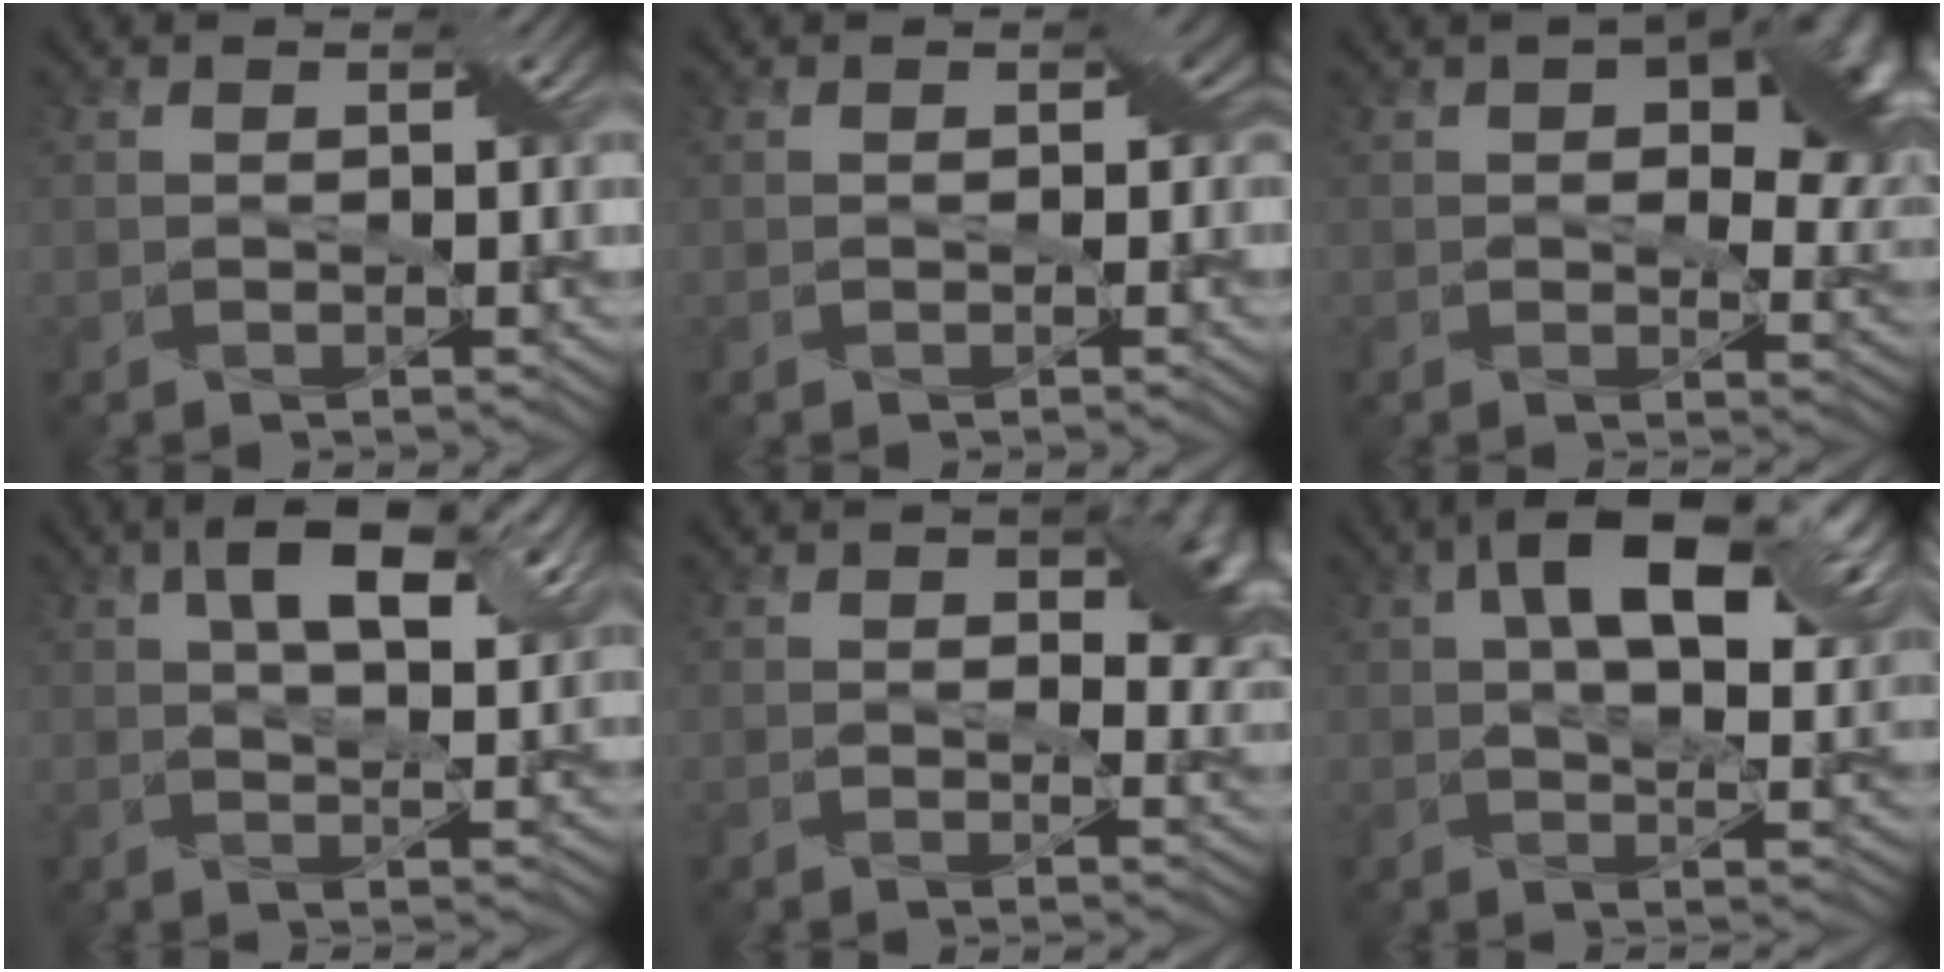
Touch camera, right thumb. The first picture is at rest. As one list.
[{"total": 1.7, "force": [0.2, 1.6, 0.8], "torque": [-0.009, -0.005, 0.002]}, {"total": 12.1, "force": [3.8, 7.2, 9.0], "torque": [-0.110, -0.002, 0.059]}, {"total": 10.6, "force": [4.5, 4.7, 8.4], "torque": [-0.143, 0.003, 0.072]}, {"total": 8.4, "force": [2.7, 4.6, 6.5], "torque": [-0.079, -0.007, 0.047]}, {"total": 15.2, "force": [5.4, 7.7, 11.9], "torque": [-0.185, 0.013, 0.080]}]